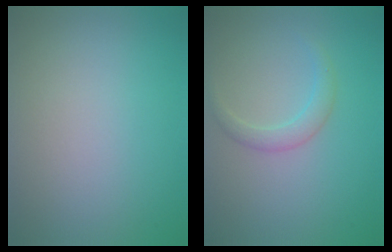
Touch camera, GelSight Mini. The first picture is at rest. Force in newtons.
{"total": 1.7, "press": 1.7, "slide": 0.1}